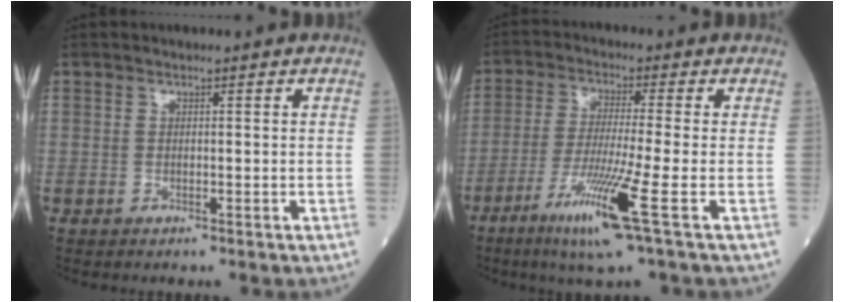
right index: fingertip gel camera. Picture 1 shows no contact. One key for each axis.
{"total": 10.2, "fx": -4.7, "fy": -1.3, "fz": 8.9, "tx": -0.174, "ty": -0.032, "tz": -0.093}